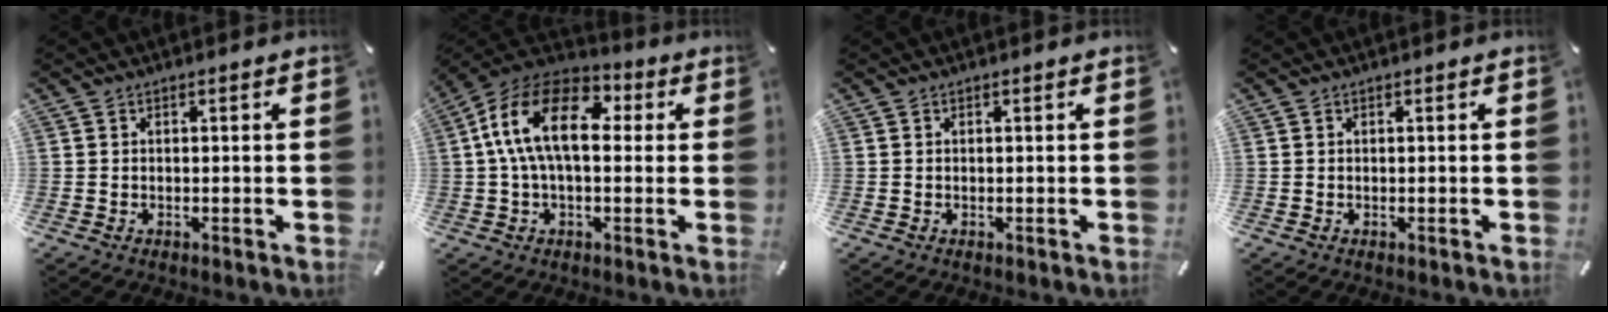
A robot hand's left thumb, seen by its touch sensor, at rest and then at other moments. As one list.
[{"total": 16.7, "force": [2.3, 9.7, 13.4], "torque": [-0.268, 0.008, 0.042]}, {"total": 0.0}, {"total": 0.0}]